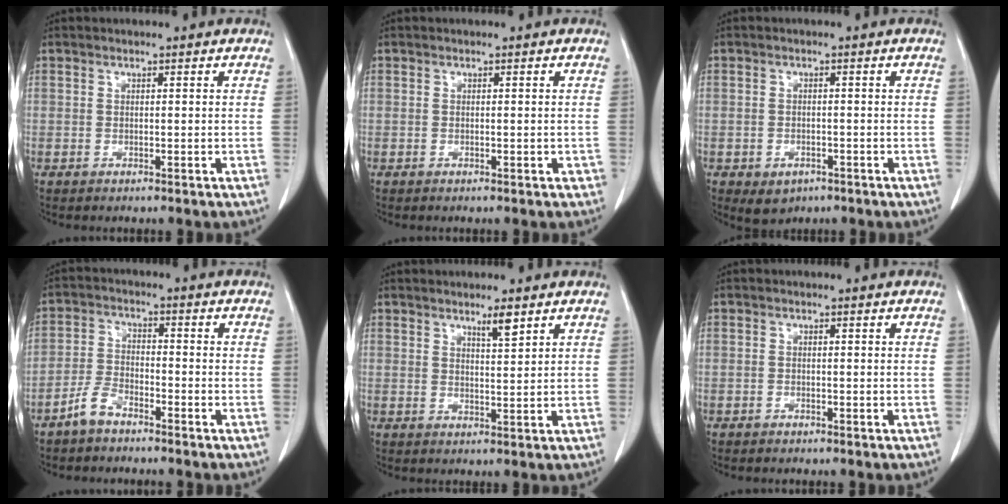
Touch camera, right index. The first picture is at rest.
{"total": 0.8, "force": [-0.3, 0.5, 0.5], "torque": [-0.005, 0.002, -0.001]}
{"total": 3.5, "force": [-1.9, 2.5, 1.5], "torque": [-0.018, 0.001, -0.017]}
{"total": 4.5, "force": [-3.5, 1.9, 2.0], "torque": [-0.047, 0.004, -0.069]}
{"total": 2.7, "force": [2.0, 0.2, 1.9], "torque": [-0.036, -0.003, 0.035]}
{"total": 0.6, "force": [-0.5, 0.4, 0.0], "torque": [-0.006, 0.001, -0.010]}